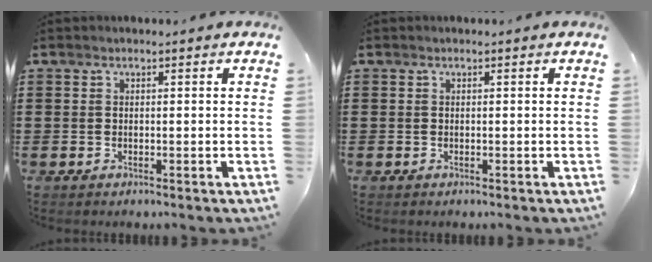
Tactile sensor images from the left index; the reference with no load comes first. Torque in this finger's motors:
{"motor_torque": [0.74, 0.74, 0.00, 0.00]}